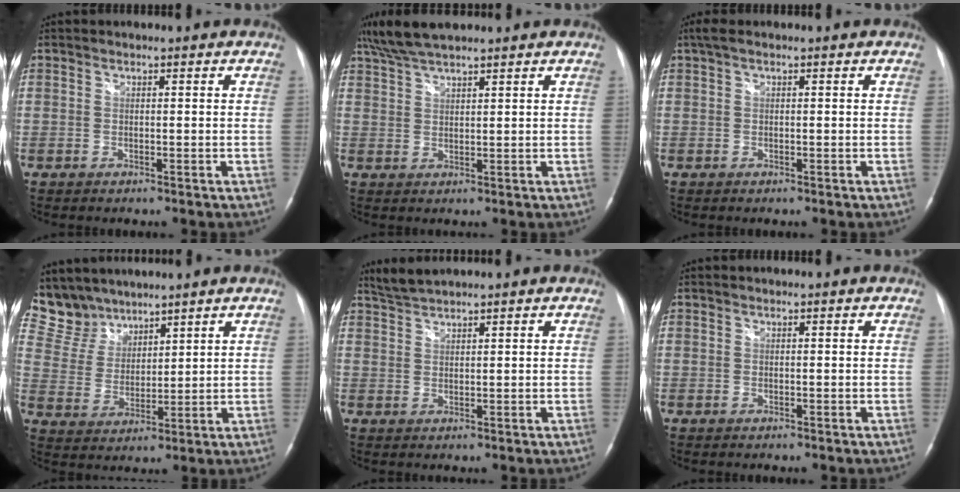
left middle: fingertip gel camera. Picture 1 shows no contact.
{"total": 6.8, "force": [5.7, 0.8, 3.5], "torque": [-0.074, 0.027, 0.108]}
{"total": 1.9, "force": [1.0, 0.7, 1.5], "torque": [-0.037, 0.020, 0.014]}
{"total": 8.9, "force": [7.9, 4.0, 0.0], "torque": [-0.010, 0.014, 0.172]}
{"total": 2.7, "force": [2.6, -0.4, 0.5], "torque": [-0.017, 0.010, 0.058]}
{"total": 0.0}